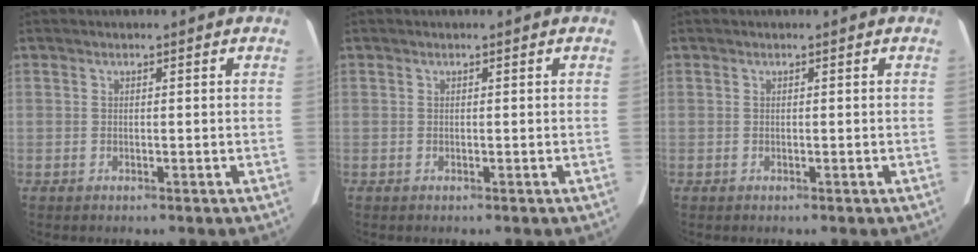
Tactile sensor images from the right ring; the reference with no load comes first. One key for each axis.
{"total": 0.0}
{"total": 0.0}